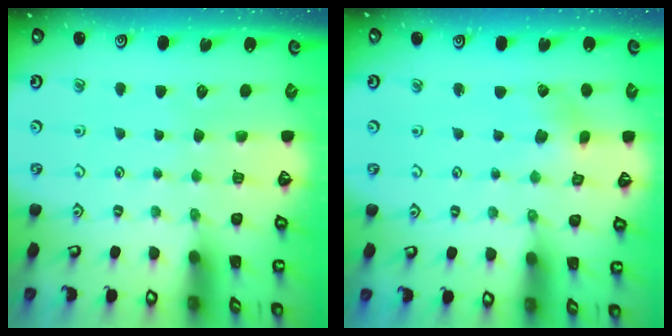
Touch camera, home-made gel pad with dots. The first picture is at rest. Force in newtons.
{"total": 2.2, "press": 2.1, "slide": 0.6}